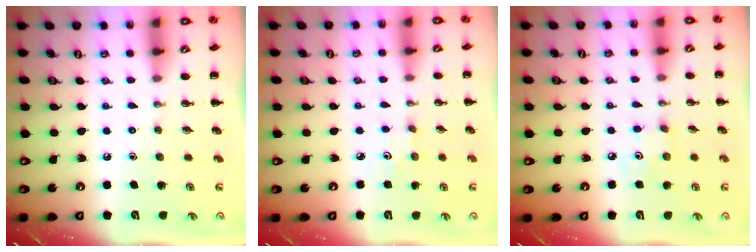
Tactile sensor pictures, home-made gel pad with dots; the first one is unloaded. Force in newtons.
{"total": 1.5, "press": 1.4, "slide": 0.5}
{"total": 3.5, "press": 3.4, "slide": 0.9}